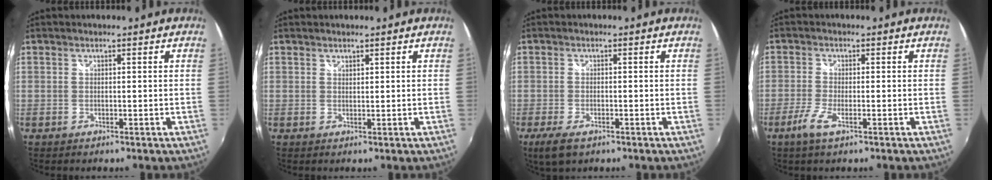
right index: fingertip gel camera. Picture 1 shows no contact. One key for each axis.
{"total": 0.6, "fx": 0.6, "fy": 0.2, "fz": 0.1, "tx": 0.000, "ty": 0.000, "tz": 0.012}
{"total": 4.6, "fx": -2.7, "fy": 2.0, "fz": 3.1, "tx": -0.072, "ty": -0.015, "tz": -0.047}
{"total": 4.3, "fx": -2.4, "fy": 0.9, "fz": 3.4, "tx": -0.082, "ty": -0.010, "tz": -0.050}